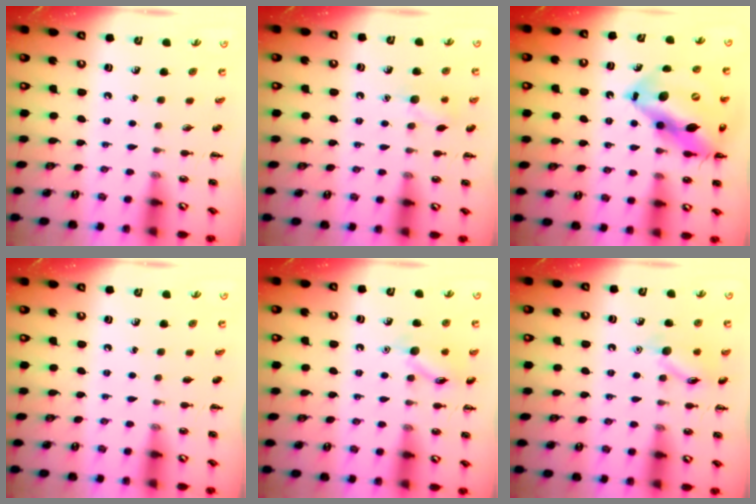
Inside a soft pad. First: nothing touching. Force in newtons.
{"total": 7.7, "press": 7.6, "slide": 1.4}
{"total": 19.4, "press": 18.7, "slide": 5.1}
{"total": 0.0}
{"total": 10.6, "press": 10.6, "slide": 0.4}
{"total": 10.6, "press": 10.6, "slide": 0.4}